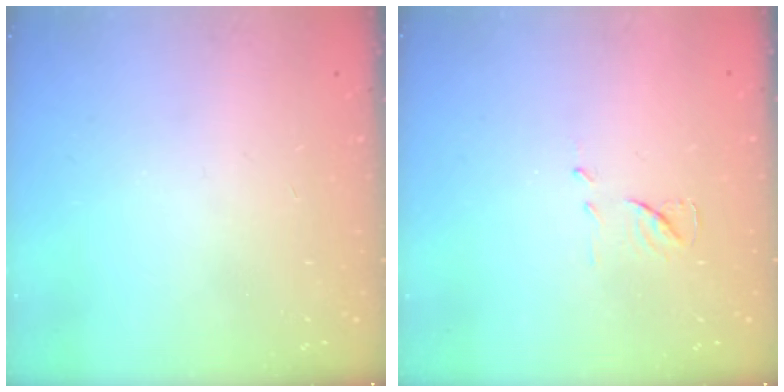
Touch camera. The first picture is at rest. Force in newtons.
{"total": 7.0, "press": 7.0, "slide": 0.3}